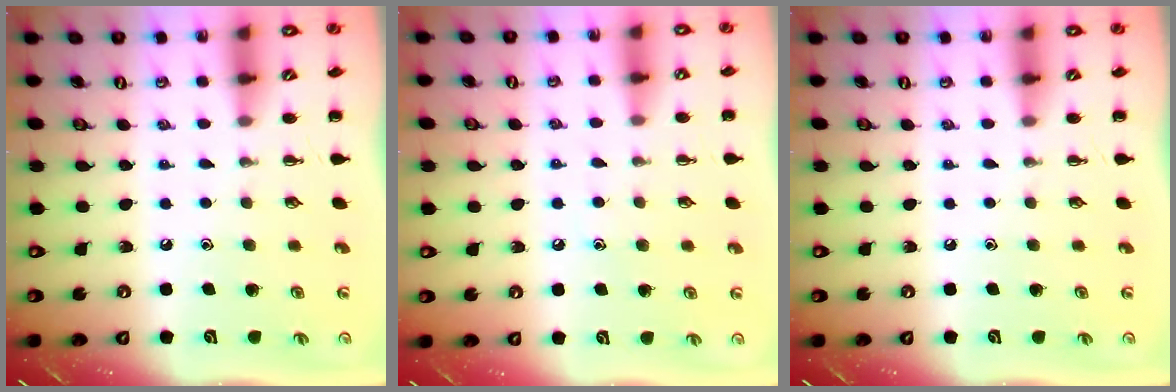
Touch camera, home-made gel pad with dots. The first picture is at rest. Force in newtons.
{"total": 5.4, "press": 5.2, "slide": 1.6}
{"total": 0.0}